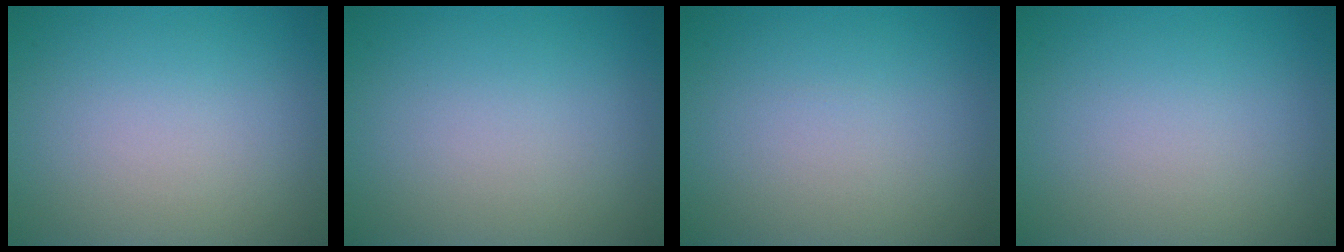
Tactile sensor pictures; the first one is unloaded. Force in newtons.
{"total": 0.0}
{"total": 0.0}
{"total": 0.0}